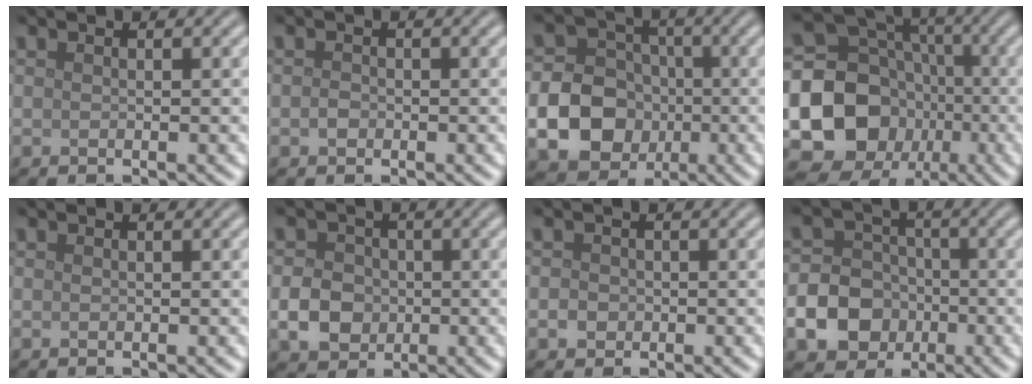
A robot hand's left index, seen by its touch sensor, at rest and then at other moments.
{"total": 0.8, "force": [-0.3, 0.6, 0.4], "torque": [-0.009, -0.001, -0.008]}
{"total": 12.2, "force": [-2.9, 11.0, 4.5], "torque": [-0.101, -0.034, -0.065]}
{"total": 14.8, "force": [-3.4, 13.2, 5.9], "torque": [-0.134, -0.002, -0.077]}
{"total": 0.0}
{"total": 3.5, "force": [-0.6, 3.0, 1.7], "torque": [-0.029, 0.002, -0.017]}
{"total": 1.2, "force": [-0.3, 1.1, 0.4], "torque": [-0.004, -0.001, -0.010]}
{"total": 8.5, "force": [-2.8, 7.4, 2.9], "torque": [-0.047, -0.012, -0.075]}